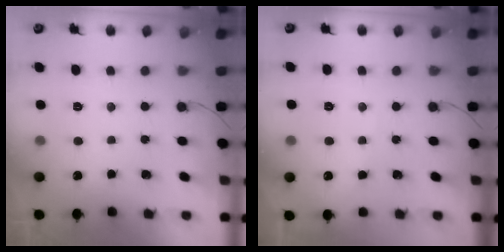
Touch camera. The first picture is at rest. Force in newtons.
{"total": 2.5, "press": 2.5, "slide": 0.4}